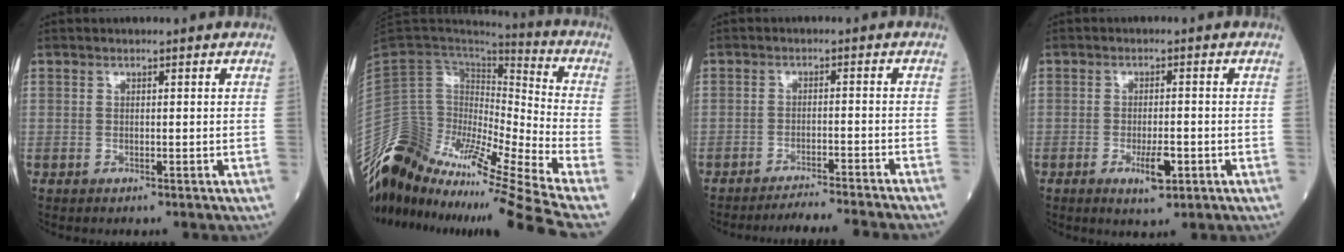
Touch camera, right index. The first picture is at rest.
{"total": 22.1, "force": [-19.2, 0.2, 11.0], "torque": [-0.223, 0.013, -0.346]}
{"total": 9.9, "force": [-9.2, -1.5, 3.1], "torque": [-0.019, -0.020, -0.130]}
{"total": 4.2, "force": [-1.6, 1.1, 3.7], "torque": [-0.063, -0.002, -0.021]}